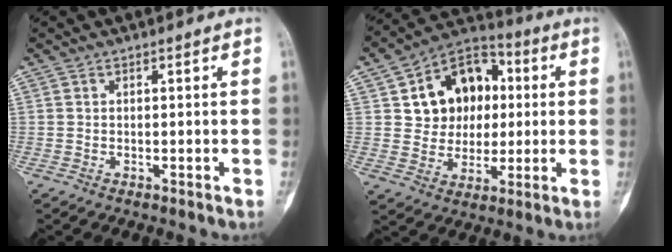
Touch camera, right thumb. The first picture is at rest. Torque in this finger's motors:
{"motor_torque": [-0.59, 1.90, 0.29, -0.13, 0.11]}